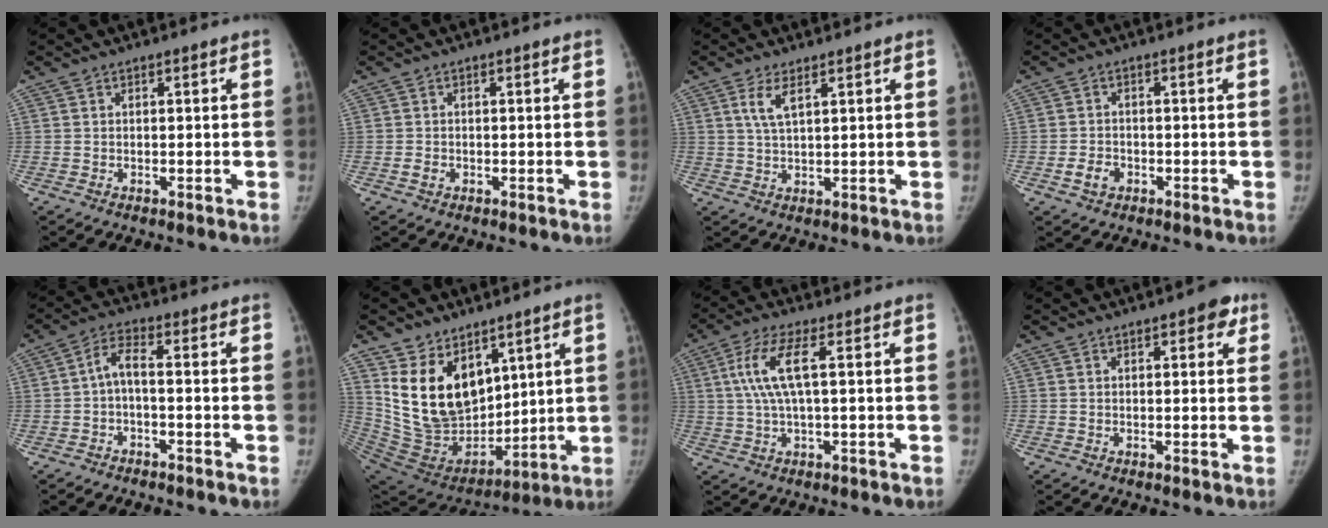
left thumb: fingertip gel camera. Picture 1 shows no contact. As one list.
[{"total": 1.5, "force": [-0.6, 1.2, 0.7], "torque": [-0.010, 0.003, -0.010]}, {"total": 4.0, "force": [1.9, 1.2, 3.3], "torque": [-0.069, -0.006, 0.043]}, {"total": 3.3, "force": [-1.5, 2.5, 1.5], "torque": [-0.021, 0.011, -0.025]}, {"total": 3.9, "force": [-1.1, 1.4, 3.5], "torque": [-0.069, 0.027, -0.026]}, {"total": 18.4, "force": [8.6, 12.1, 10.8], "torque": [-0.152, -0.053, 0.192]}, {"total": 7.8, "force": [1.6, 1.7, 7.4], "torque": [-0.182, 0.013, 0.032]}, {"total": 3.8, "force": [1.9, 1.8, 2.8], "torque": [-0.013, -0.001, 0.015]}]